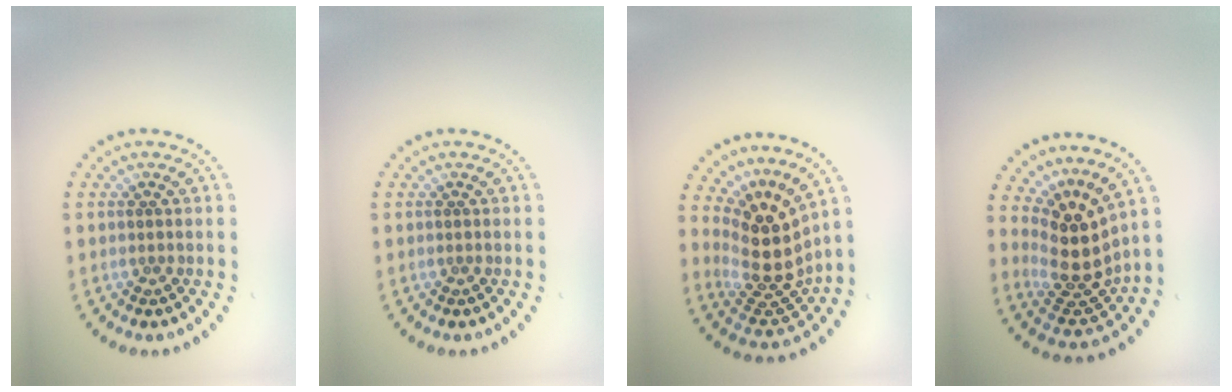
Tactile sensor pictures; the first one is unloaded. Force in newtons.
{"total": 0.0}
{"total": 5.1, "press": 3.6, "slide": 3.6}
{"total": 4.5, "press": 3.4, "slide": 3.0}